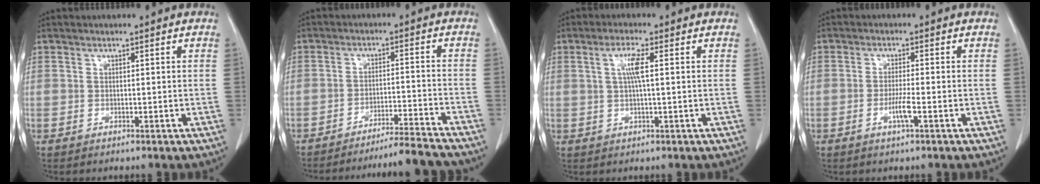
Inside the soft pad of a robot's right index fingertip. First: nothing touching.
{"total": 11.2, "force": [-10.8, -1.6, 2.8], "torque": [-0.021, -0.010, -0.160]}
{"total": 3.9, "force": [0.9, 0.4, 3.8], "torque": [-0.073, 0.006, 0.016]}
{"total": 3.0, "force": [-1.1, -0.1, 2.8], "torque": [-0.056, -0.004, -0.023]}